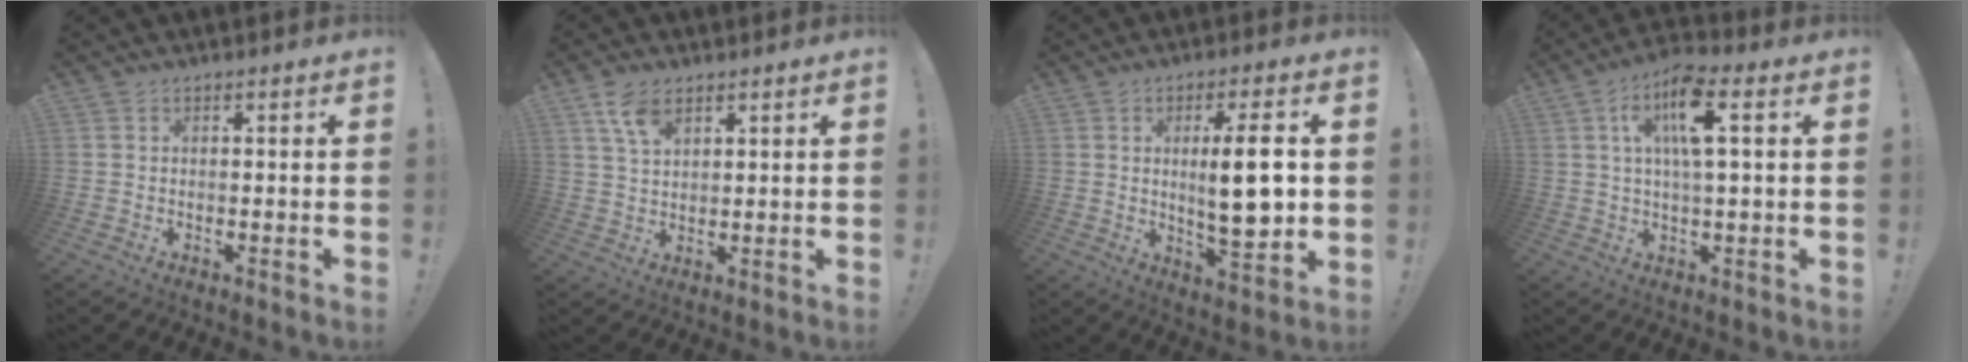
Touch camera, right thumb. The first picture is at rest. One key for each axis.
{"total": 6.5, "fx": 4.1, "fy": 3.2, "fz": 3.9, "tx": -0.063, "ty": -0.020, "tz": 0.075}
{"total": 13.0, "fx": 1.2, "fy": 2.8, "fz": 12.6, "tx": -0.203, "ty": -0.011, "tz": 0.012}
{"total": 12.9, "fx": 4.0, "fy": 3.3, "fz": 11.8, "tx": -0.195, "ty": 0.000, "tz": 0.062}